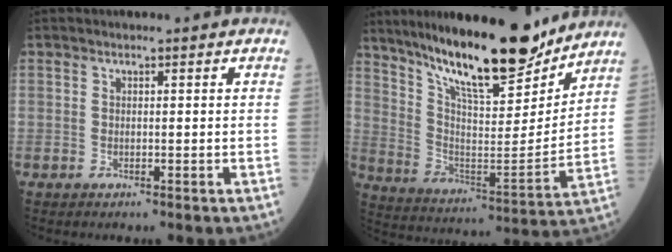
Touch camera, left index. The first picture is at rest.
{"total": 20.3, "force": [17.0, 3.4, 10.6], "torque": [-0.182, -0.018, 0.286]}